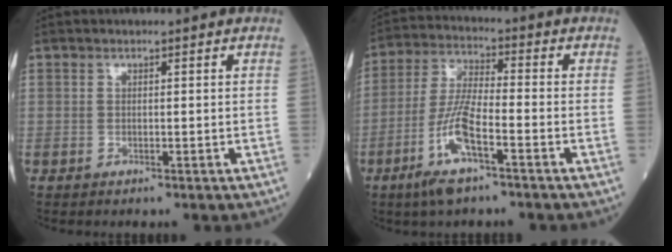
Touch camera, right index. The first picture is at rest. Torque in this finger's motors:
{"motor_torque": [1.47, -0.67, 0.79, 0.21]}